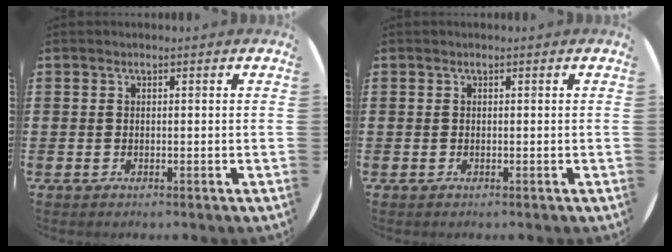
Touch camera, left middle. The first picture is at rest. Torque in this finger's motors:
{"motor_torque": [0.00, 0.00, 0.00, 0.00]}